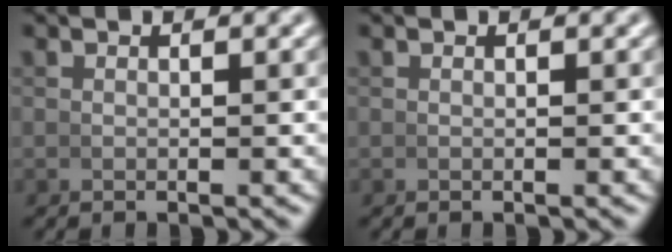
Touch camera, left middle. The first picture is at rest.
{"total": 0.0}